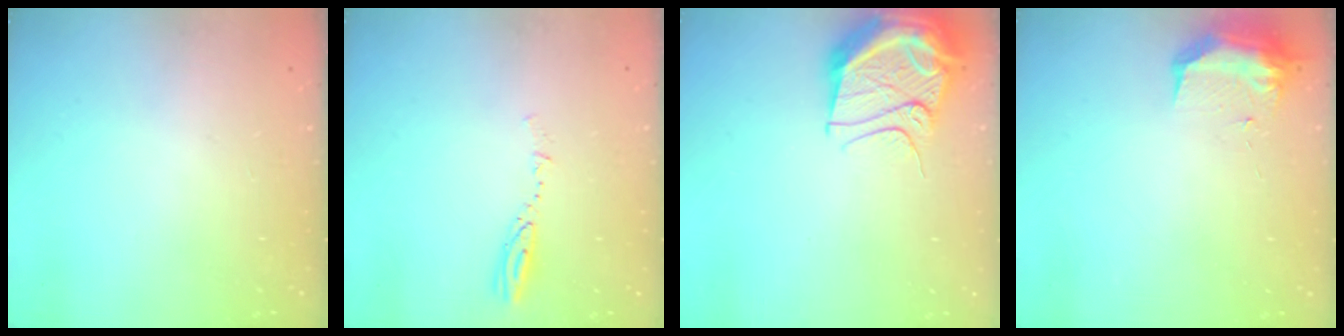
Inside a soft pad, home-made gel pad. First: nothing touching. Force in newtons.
{"total": 3.7, "press": 3.7, "slide": 0.1}
{"total": 14.2, "press": 14.1, "slide": 1.2}
{"total": 9.0, "press": 9.0, "slide": 0.6}